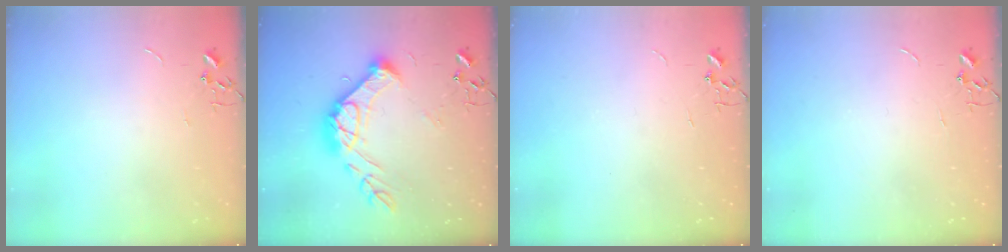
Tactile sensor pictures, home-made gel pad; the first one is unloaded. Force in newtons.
{"total": 18.1, "press": 18.0, "slide": 1.4}
{"total": 0.0}
{"total": 0.0}